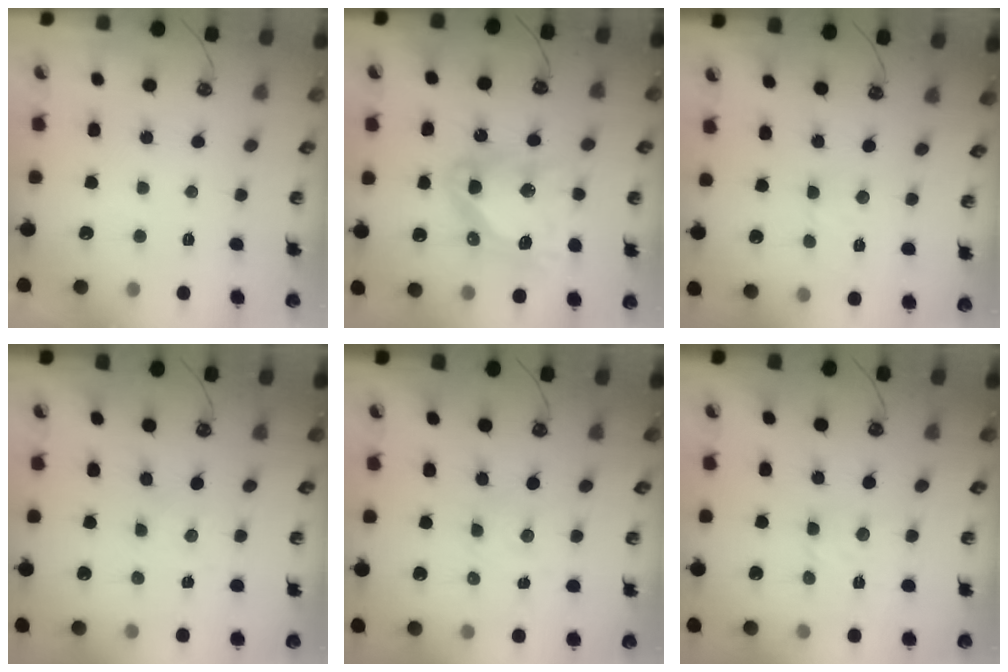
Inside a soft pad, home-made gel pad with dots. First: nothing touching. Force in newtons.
{"total": 15.5, "press": 15.4, "slide": 1.7}
{"total": 1.8, "press": 1.7, "slide": 0.7}
{"total": 0.0}
{"total": 1.8, "press": 1.7, "slide": 0.4}
{"total": 3.2, "press": 3.2, "slide": 0.5}